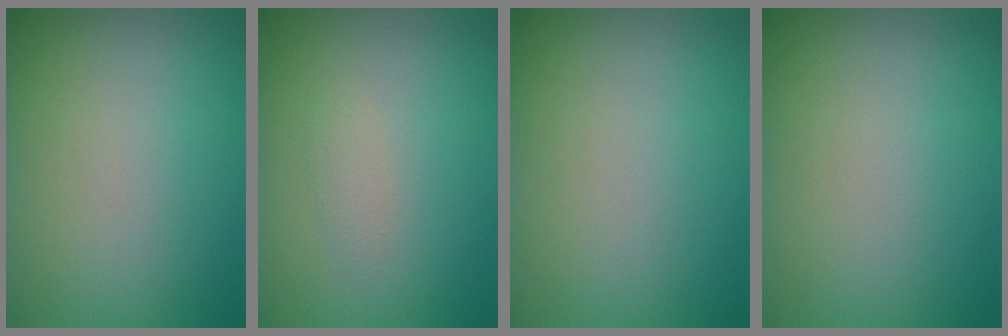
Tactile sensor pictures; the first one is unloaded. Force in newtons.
{"total": 0.9, "press": 0.9, "slide": 0.0}
{"total": 0.0}
{"total": 0.0}